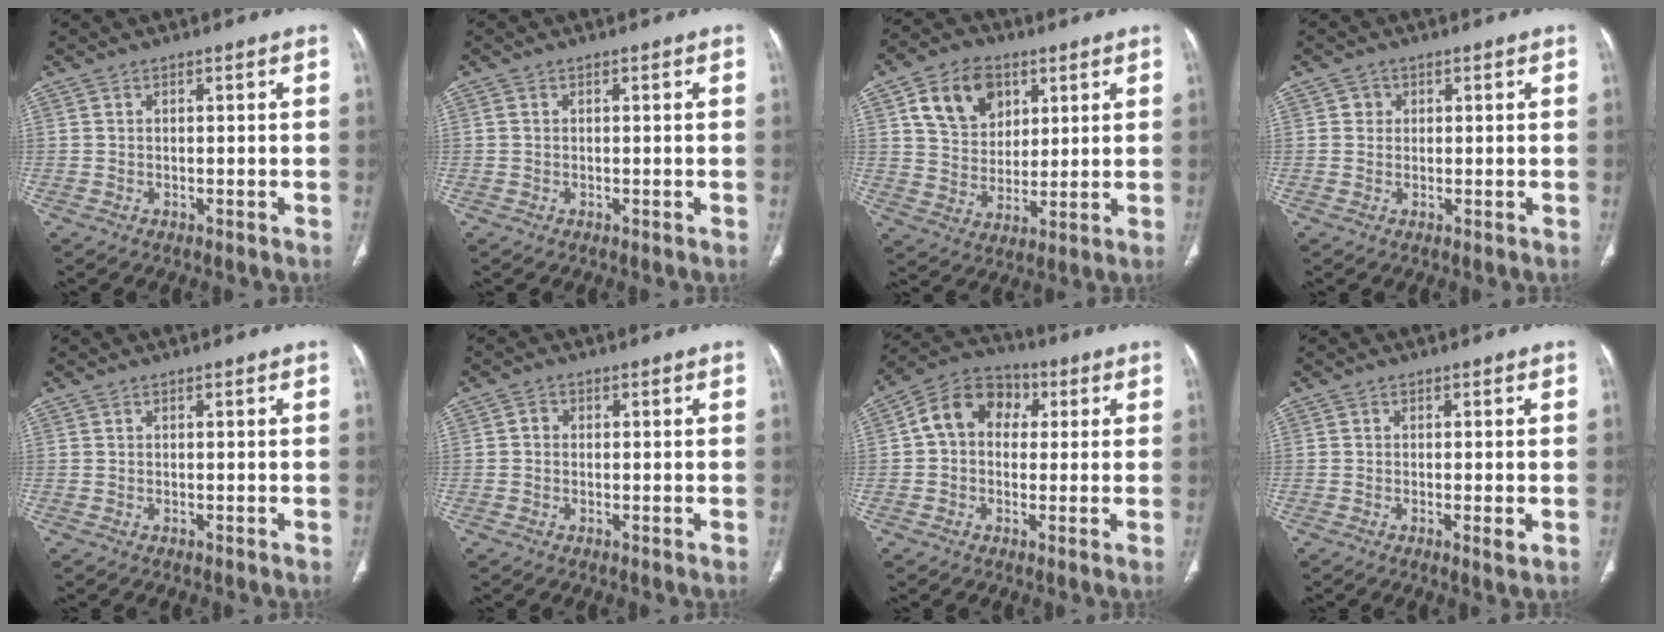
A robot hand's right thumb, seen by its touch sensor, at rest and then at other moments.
{"total": 0.6, "force": [0.1, 0.5, 0.3], "torque": [-0.004, 0.002, 0.001]}
{"total": 13.0, "force": [5.5, 9.6, 6.8], "torque": [-0.082, -0.015, 0.100]}
{"total": 1.7, "force": [0.4, 1.6, 0.3], "torque": [0.005, 0.001, 0.003]}
{"total": 0.0}
{"total": 1.4, "force": [0.0, 1.3, 0.6], "torque": [-0.001, 0.004, -0.004]}
{"total": 10.5, "force": [1.9, 8.2, 6.2], "torque": [-0.082, 0.027, 0.017]}
{"total": 2.0, "force": [-0.5, 0.3, 1.9], "torque": [-0.038, -0.008, -0.011]}